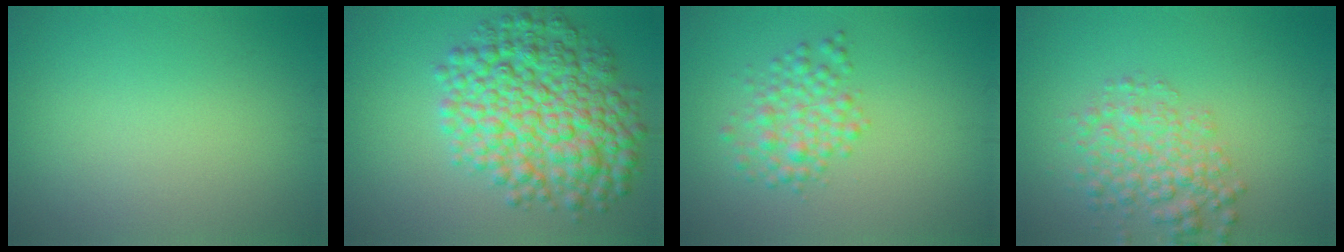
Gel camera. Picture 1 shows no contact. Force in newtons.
{"total": 9.8, "press": 9.8, "slide": 0.1}
{"total": 3.1, "press": 3.1, "slide": 0.0}
{"total": 4.0, "press": 4.0, "slide": 0.2}